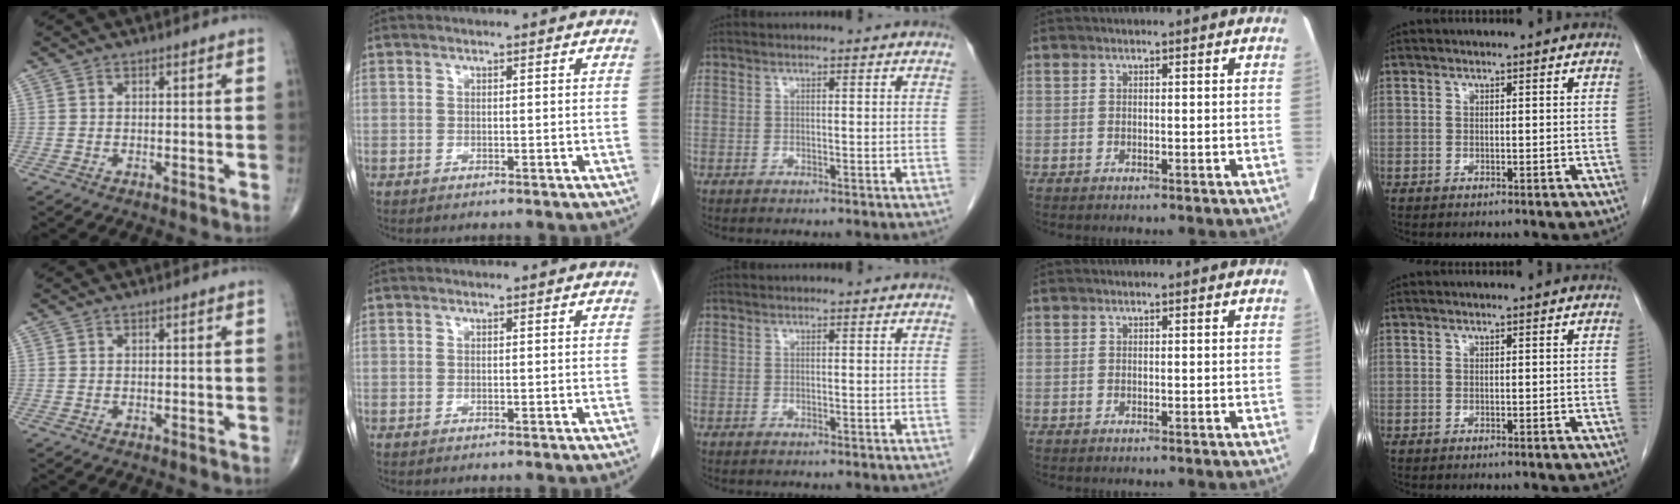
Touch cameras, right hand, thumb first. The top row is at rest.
{}